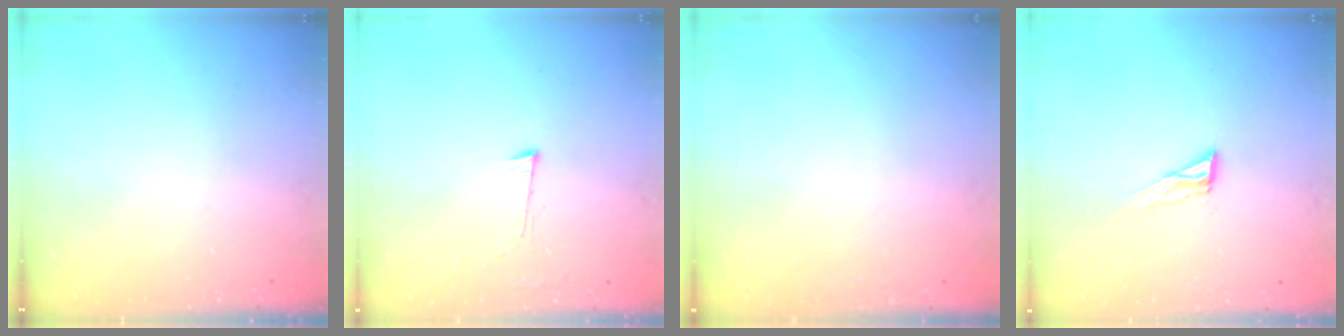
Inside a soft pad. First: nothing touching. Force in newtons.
{"total": 4.5, "press": 4.0, "slide": 2.0}
{"total": 1.6, "press": 1.6, "slide": 0.1}
{"total": 6.7, "press": 6.6, "slide": 0.4}